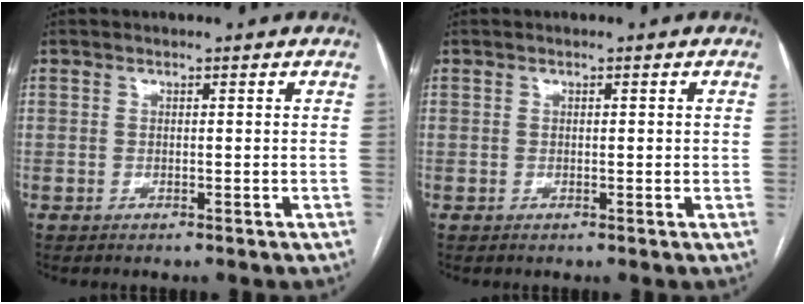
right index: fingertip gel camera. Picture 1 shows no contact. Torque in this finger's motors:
{"motor_torque": [-0.26, 0.37, -0.04, -0.01]}